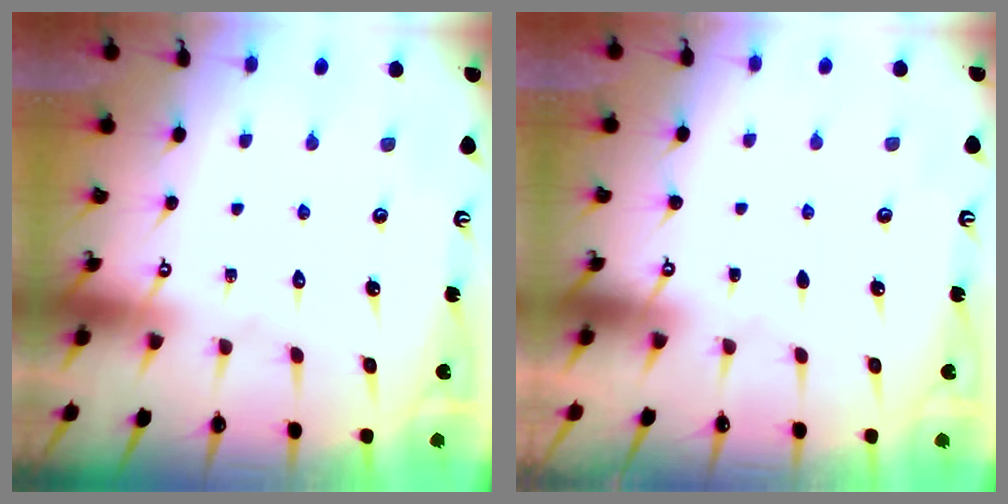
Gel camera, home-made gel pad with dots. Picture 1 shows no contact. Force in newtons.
{"total": 0.9, "press": 0.9, "slide": 0.1}